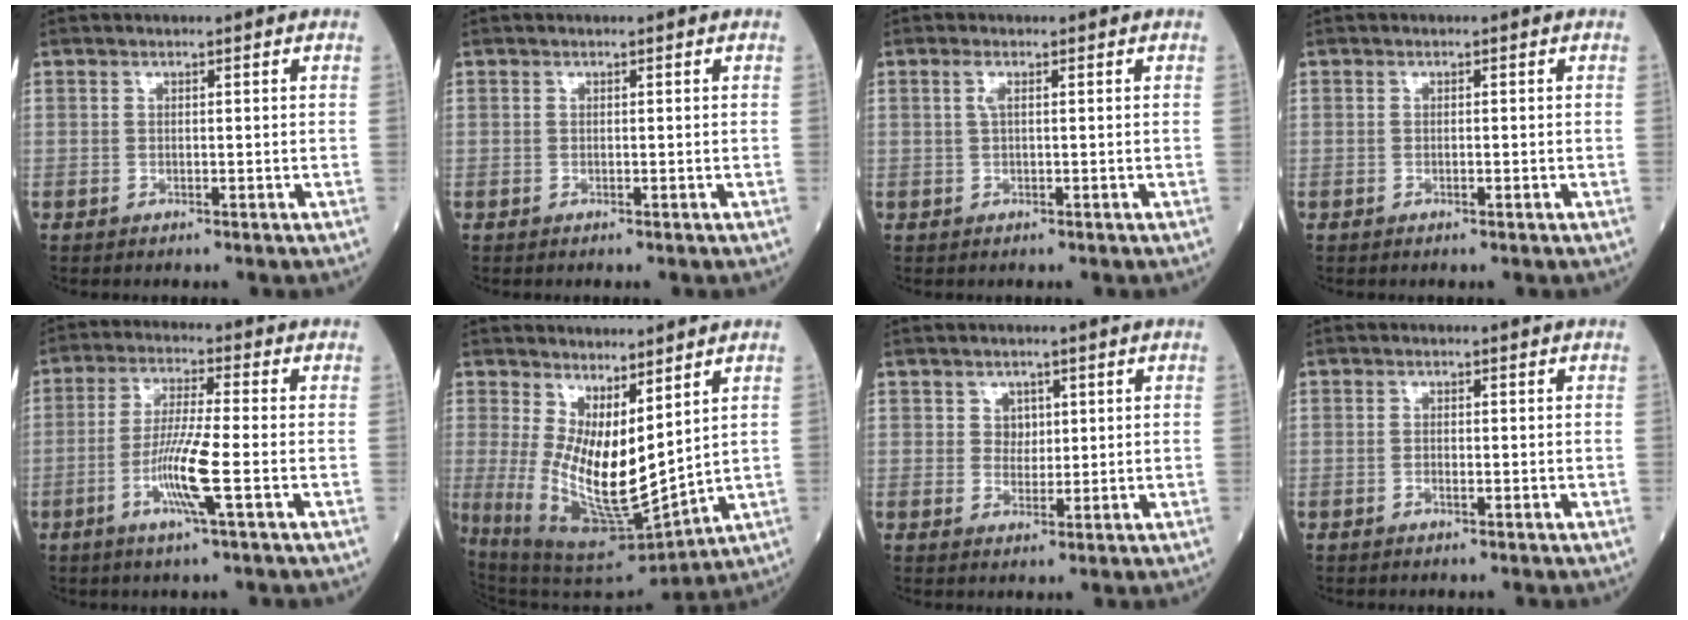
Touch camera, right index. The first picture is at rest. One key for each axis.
{"total": 0.0}
{"total": 1.3, "fx": 0.4, "fy": 0.1, "fz": 1.2, "tx": -0.033, "ty": 0.002, "tz": 0.008}
{"total": 0.0}
{"total": 8.2, "fx": -2.6, "fy": -0.6, "fz": 7.8, "tx": -0.155, "ty": -0.010, "tz": -0.052}
{"total": 13.3, "fx": 3.1, "fy": 3.7, "fz": 12.4, "tx": -0.241, "ty": -0.020, "tz": 0.081}
{"total": 2.3, "fx": 1.0, "fy": 1.9, "fz": 0.8, "tx": -0.008, "ty": 0.000, "tz": 0.016}
{"total": 0.8, "fx": -0.3, "fy": 0.1, "fz": 0.7, "tx": -0.016, "ty": 0.001, "tz": -0.003}